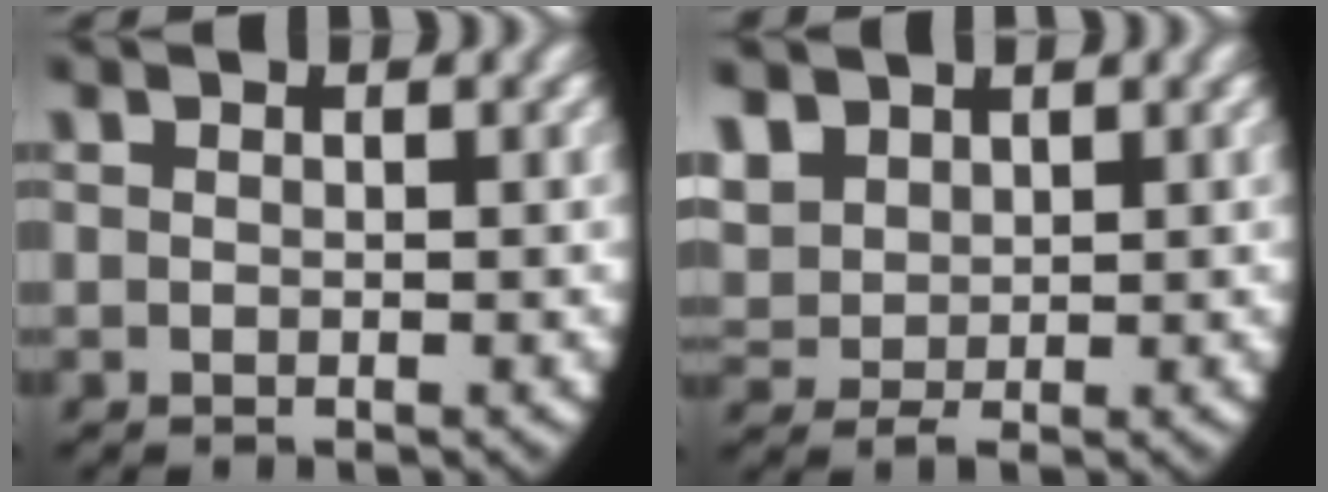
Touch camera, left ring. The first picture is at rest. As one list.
[{"total": 3.6, "force": [1.4, 2.8, 1.7], "torque": [-0.053, -0.013, 0.038]}]